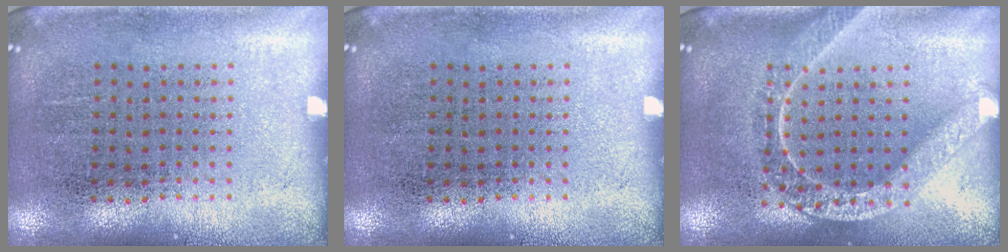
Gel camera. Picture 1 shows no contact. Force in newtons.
{"total": 0.0}
{"total": 1.8, "press": 1.7, "slide": 0.6}